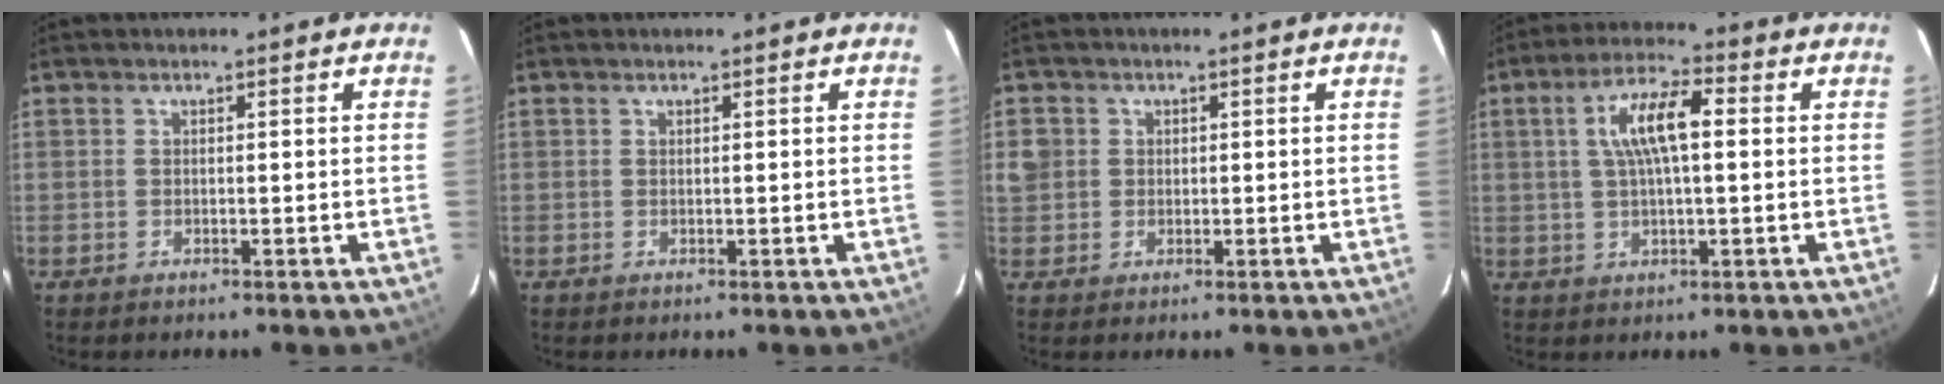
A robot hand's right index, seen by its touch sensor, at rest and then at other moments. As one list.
[{"total": 0.0}, {"total": 3.8, "force": [0.2, 3.7, 1.0], "torque": [-0.017, 0.010, 0.005]}, {"total": 8.9, "force": [1.5, 2.6, 8.4], "torque": [-0.158, 0.017, 0.029]}]